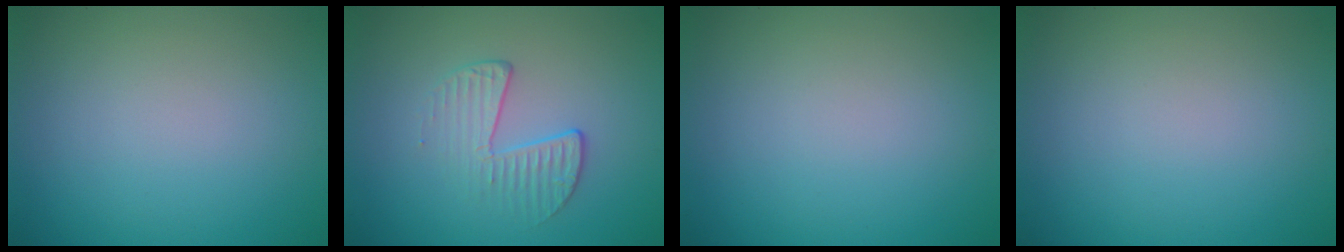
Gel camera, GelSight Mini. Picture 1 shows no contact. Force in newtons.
{"total": 2.2, "press": 1.3, "slide": 1.8}
{"total": 0.0}
{"total": 0.0}